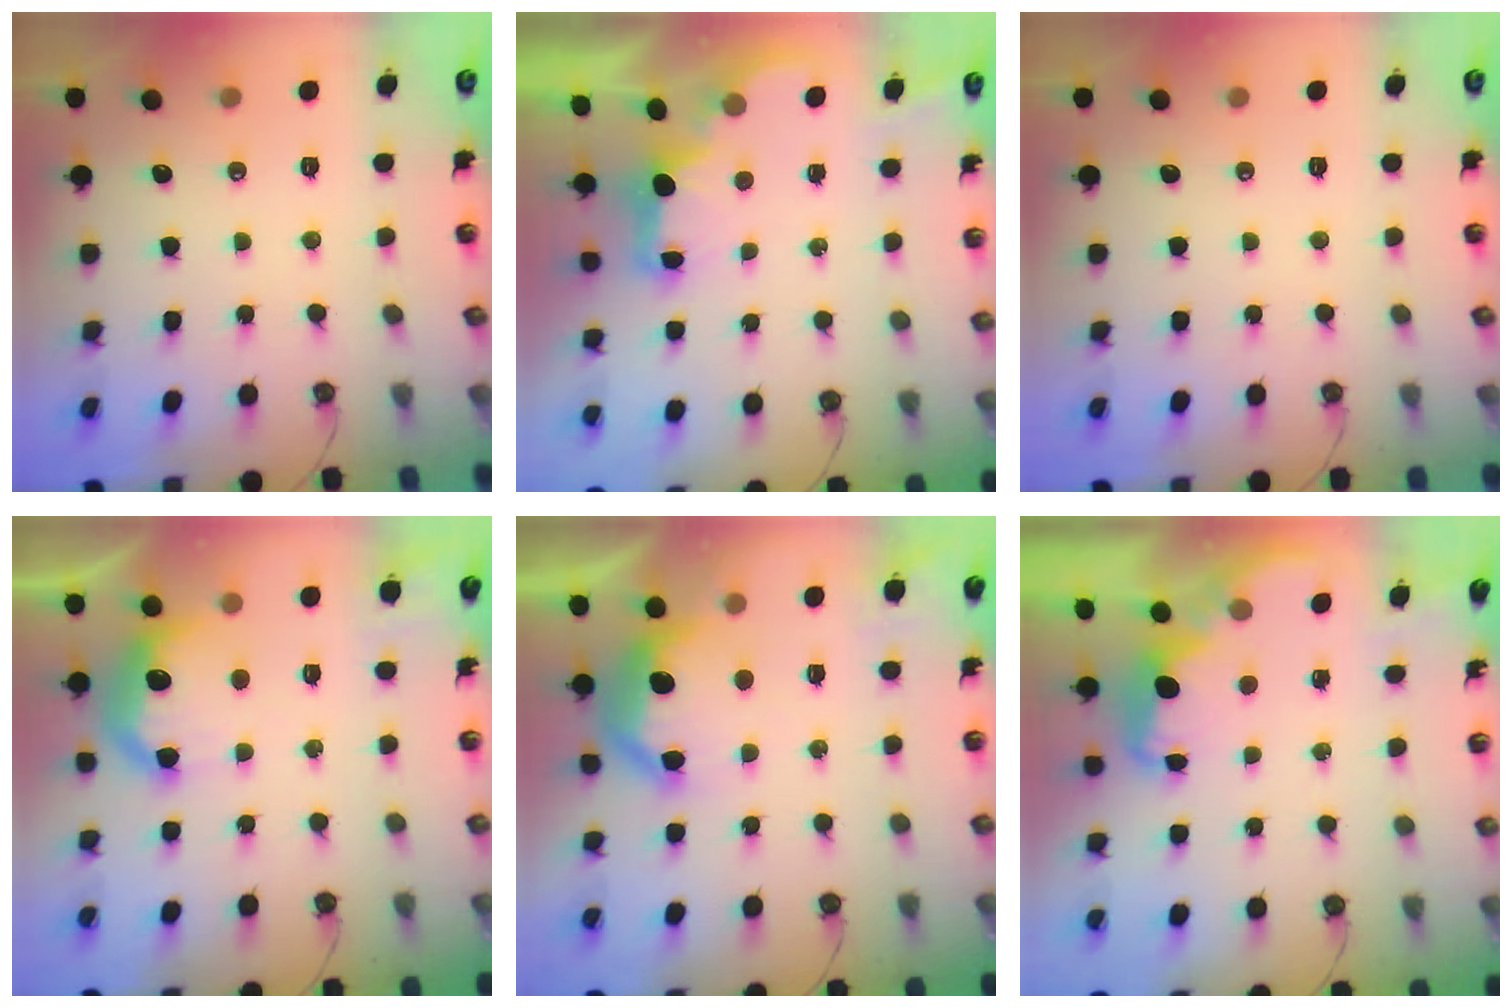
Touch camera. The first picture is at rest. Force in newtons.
{"total": 2.3, "press": 2.2, "slide": 0.8}
{"total": 0.0}
{"total": 12.2, "press": 12.2, "slide": 0.9}
{"total": 15.1, "press": 15.0, "slide": 1.0}
{"total": 2.2, "press": 2.1, "slide": 0.6}